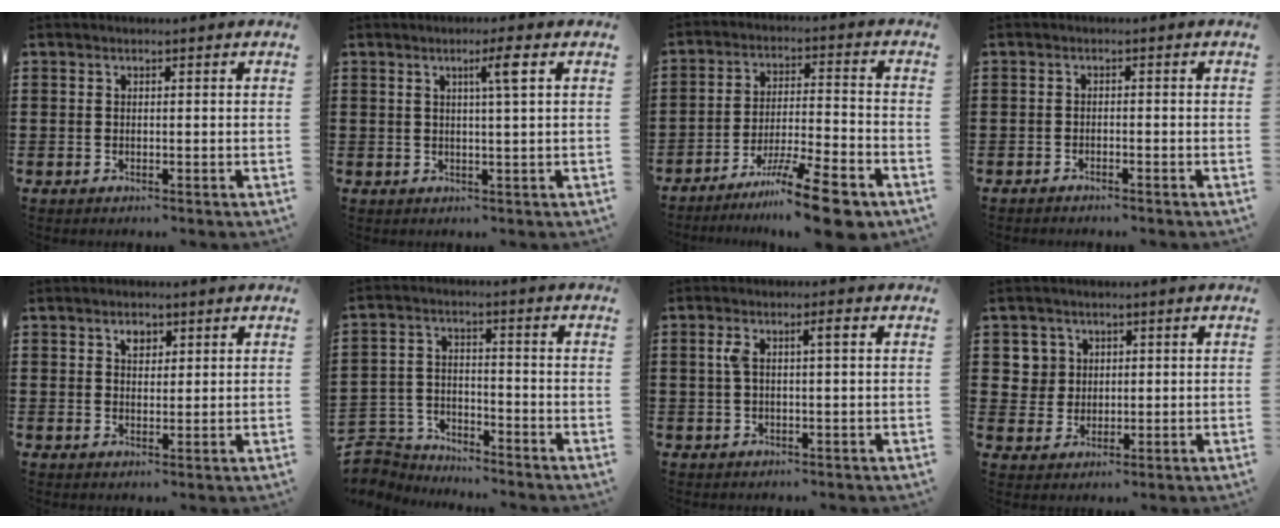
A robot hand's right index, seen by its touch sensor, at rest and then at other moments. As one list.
[{"total": 3.6, "force": [1.3, -0.4, 3.4], "torque": [-0.051, -0.010, 0.014]}, {"total": 11.8, "force": [-8.9, 1.1, 7.6], "torque": [-0.123, 0.023, -0.164]}, {"total": 1.0, "force": [-1.0, 0.0, 0.0], "torque": [-0.003, 0.001, -0.021]}, {"total": 2.2, "force": [1.2, 1.3, 1.3], "torque": [-0.030, 0.005, 0.021]}, {"total": 5.1, "force": [-4.9, 1.5, 0.1], "torque": [-0.025, 0.003, -0.107]}, {"total": 3.2, "force": [0.6, 0.5, 3.0], "torque": [-0.058, 0.003, 0.007]}, {"total": 4.2, "force": [1.4, 3.9, 0.7], "torque": [-0.033, 0.013, 0.026]}]